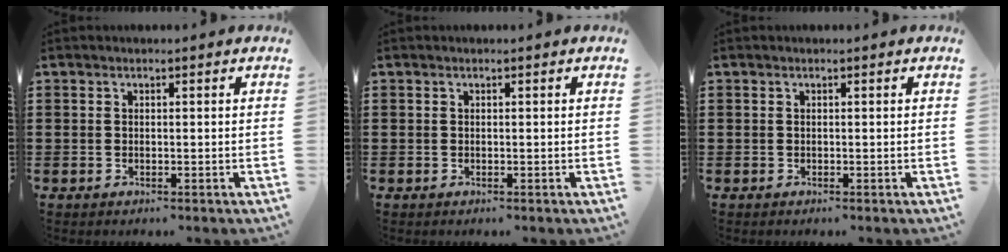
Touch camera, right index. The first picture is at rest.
{"total": 0.0}
{"total": 0.0}